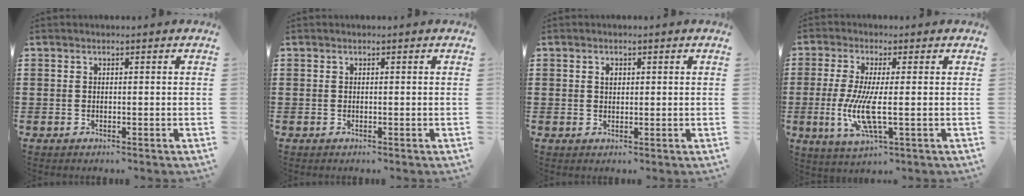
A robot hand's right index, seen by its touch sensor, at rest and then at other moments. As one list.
[{"total": 0.0}, {"total": 1.3, "force": [0.4, 0.8, 0.9], "torque": [-0.020, 0.005, 0.008]}, {"total": 7.9, "force": [-1.3, 1.4, 7.6], "torque": [-0.165, -0.020, -0.028]}]